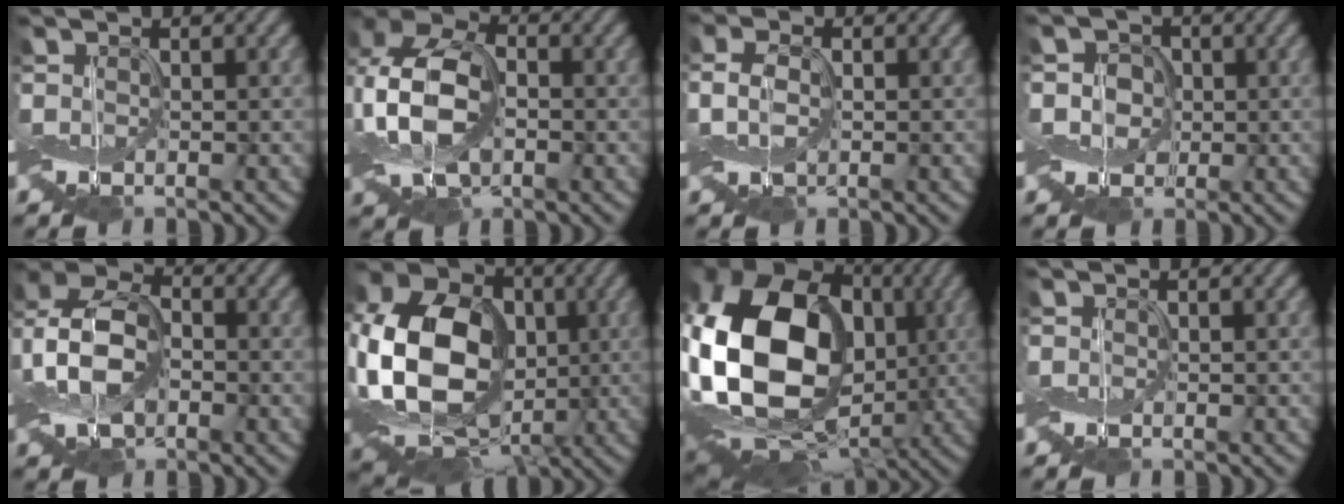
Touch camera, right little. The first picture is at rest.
{"total": 9.3, "force": [-0.7, 6.2, 7.0], "torque": [-0.162, 0.012, -0.031]}
{"total": 1.9, "force": [-0.4, 1.2, 1.4], "torque": [-0.038, 0.004, -0.005]}
{"total": 3.8, "force": [0.1, 3.3, 1.9], "torque": [-0.033, 0.017, -0.018]}
{"total": 8.3, "force": [-1.0, 5.4, 6.1], "torque": [-0.138, 0.017, -0.039]}
{"total": 16.8, "force": [-1.0, 12.7, 10.9], "torque": [-0.210, -0.008, -0.026]}
{"total": 19.3, "force": [-0.3, 14.5, 12.8], "torque": [-0.265, -0.008, -0.002]}
{"total": 0.0}